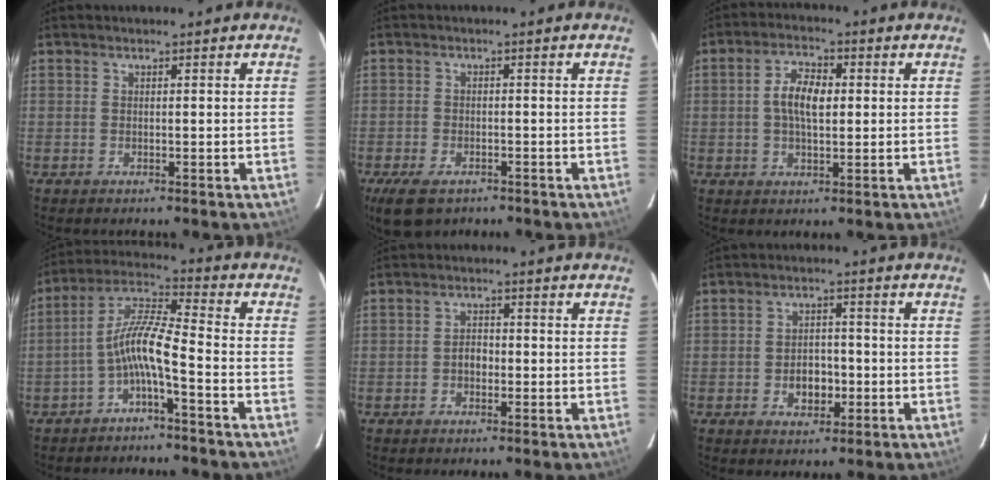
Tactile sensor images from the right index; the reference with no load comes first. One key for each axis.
{"total": 7.1, "fx": -4.8, "fy": 3.8, "fz": 3.8, "tx": -0.096, "ty": -0.023, "tz": -0.083}
{"total": 6.4, "fx": 0.6, "fy": 3.2, "fz": 5.5, "tx": -0.104, "ty": 0.014, "tz": 0.011}
{"total": 8.2, "fx": -3.6, "fy": 0.9, "fz": 7.3, "tx": -0.170, "ty": 0.019, "tz": -0.069}
{"total": 2.2, "fx": -0.8, "fy": 1.6, "fz": 1.3, "tx": -0.024, "ty": 0.008, "tz": -0.015}
{"total": 5.1, "fx": -1.6, "fy": 3.6, "fz": 3.2, "tx": -0.062, "ty": 0.008, "tz": -0.019}